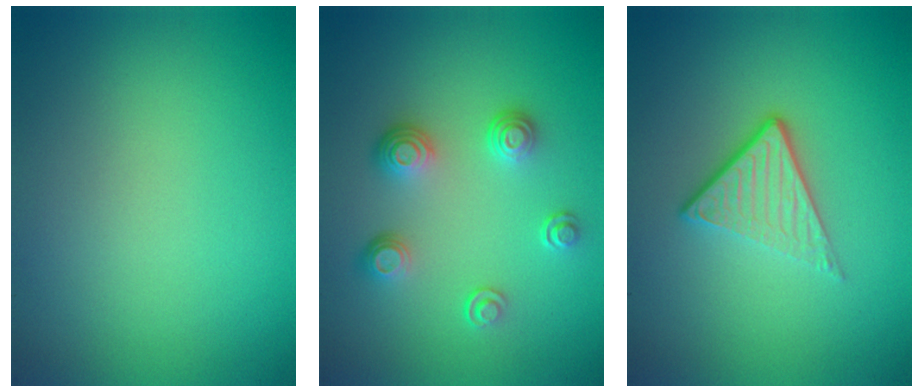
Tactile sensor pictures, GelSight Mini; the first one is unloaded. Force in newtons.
{"total": 3.6, "press": 2.6, "slide": 2.4}
{"total": 3.7, "press": 2.5, "slide": 2.7}